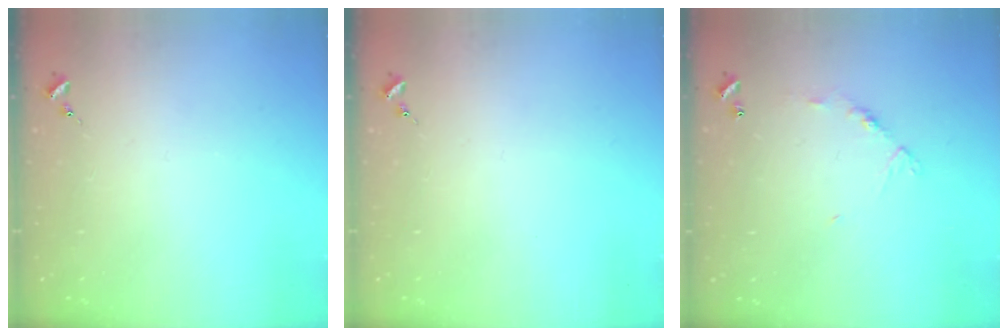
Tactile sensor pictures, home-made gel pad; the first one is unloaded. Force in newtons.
{"total": 0.0}
{"total": 6.5, "press": 6.5, "slide": 0.4}